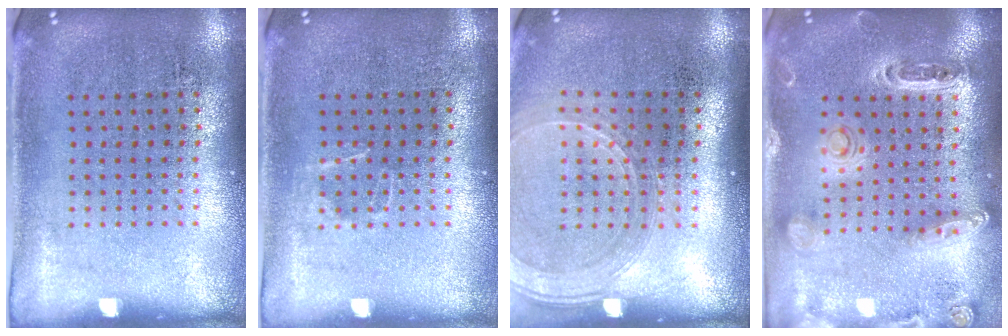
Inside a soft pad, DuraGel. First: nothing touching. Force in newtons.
{"total": 0.7, "press": 0.6, "slide": 0.3}
{"total": 1.7, "press": 1.5, "slide": 0.7}
{"total": 1.4, "press": 1.4, "slide": 0.4}